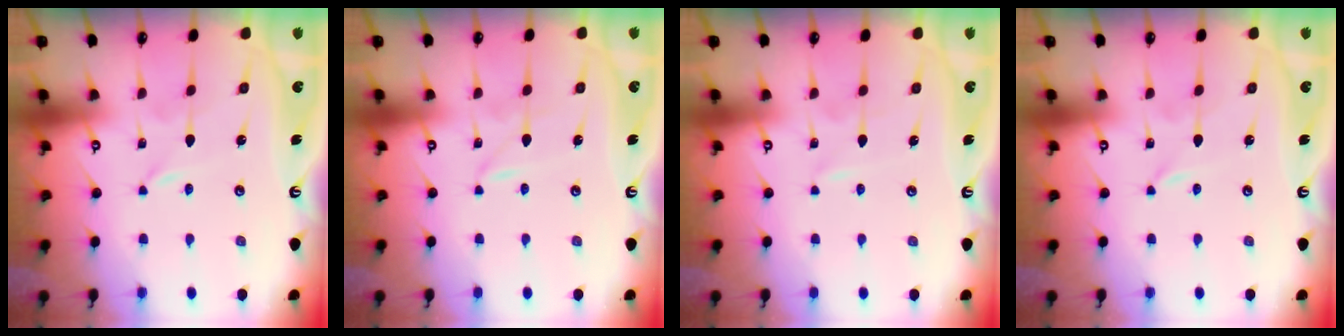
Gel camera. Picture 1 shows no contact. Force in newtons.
{"total": 1.1, "press": 1.1, "slide": 0.1}
{"total": 1.6, "press": 1.6, "slide": 0.2}
{"total": 0.0}